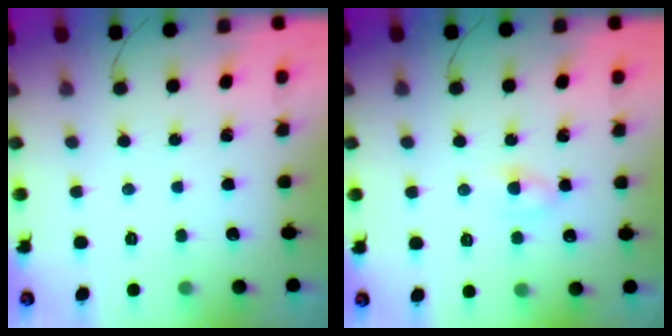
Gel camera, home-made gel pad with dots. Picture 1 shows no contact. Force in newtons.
{"total": 2.9, "press": 2.8, "slide": 0.9}